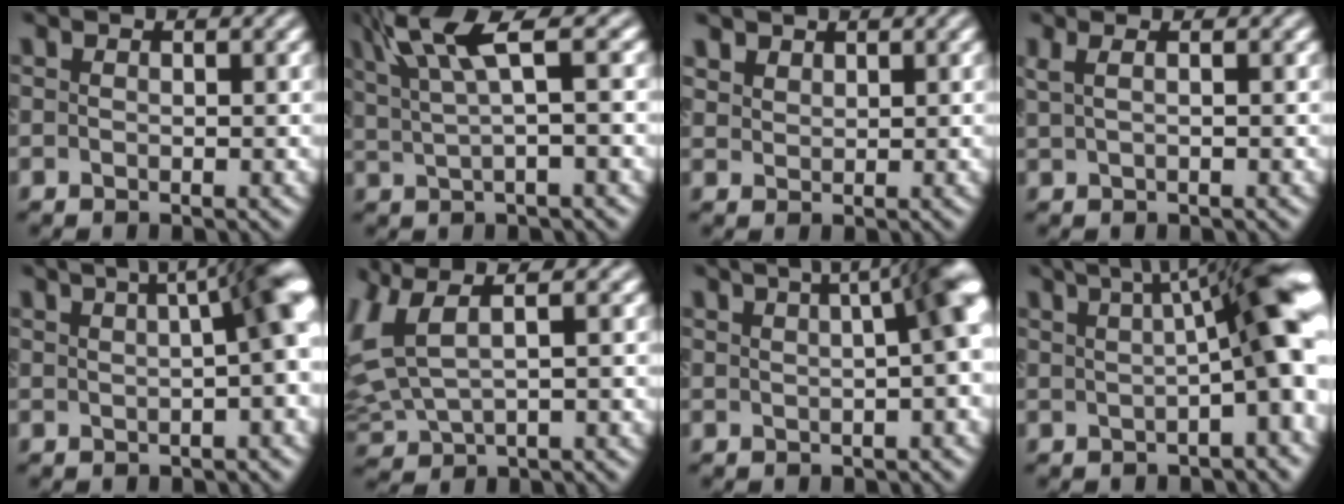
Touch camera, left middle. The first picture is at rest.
{"total": 6.0, "force": [3.1, 1.2, 5.0], "torque": [-0.088, 0.024, 0.062]}
{"total": 1.3, "force": [1.2, 0.3, -0.4], "torque": [0.007, 0.007, 0.029]}
{"total": 2.0, "force": [1.0, 0.7, 1.5], "torque": [-0.025, 0.006, 0.010]}
{"total": 8.6, "force": [1.9, 2.7, 8.0], "torque": [-0.054, 0.037, 0.022]}
{"total": 5.1, "force": [2.0, 2.5, 4.0], "torque": [-0.113, 0.013, 0.040]}
{"total": 9.6, "force": [2.1, 3.9, 8.5], "torque": [-0.050, 0.039, 0.023]}
{"total": 9.7, "force": [1.9, 2.3, 9.2], "torque": [-0.096, 0.033, 0.027]}